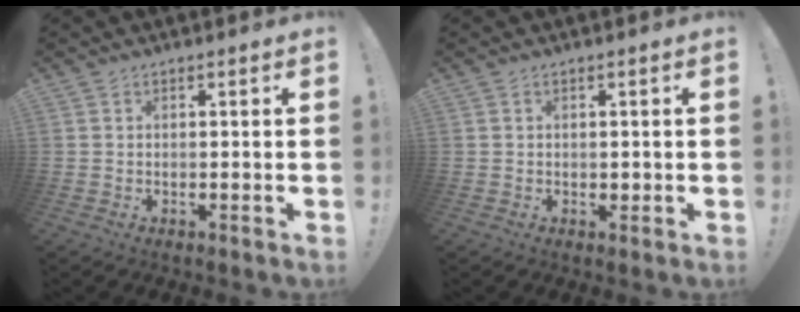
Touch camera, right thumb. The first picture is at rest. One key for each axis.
{"total": 0.8, "fx": 0.1, "fy": 0.7, "fz": 0.3, "tx": 0.004, "ty": -0.001, "tz": 0.001}